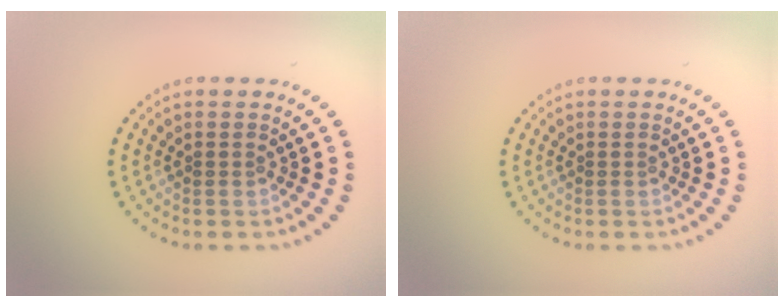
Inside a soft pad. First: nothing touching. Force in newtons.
{"total": 0.0}